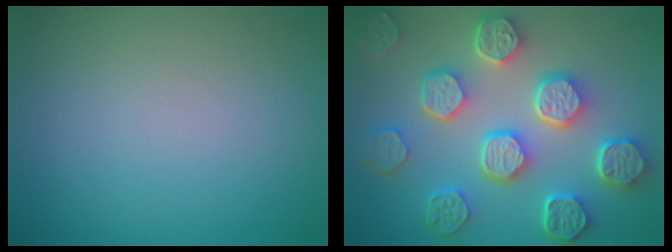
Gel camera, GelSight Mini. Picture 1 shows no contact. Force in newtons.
{"total": 8.3, "press": 6.5, "slide": 5.2}